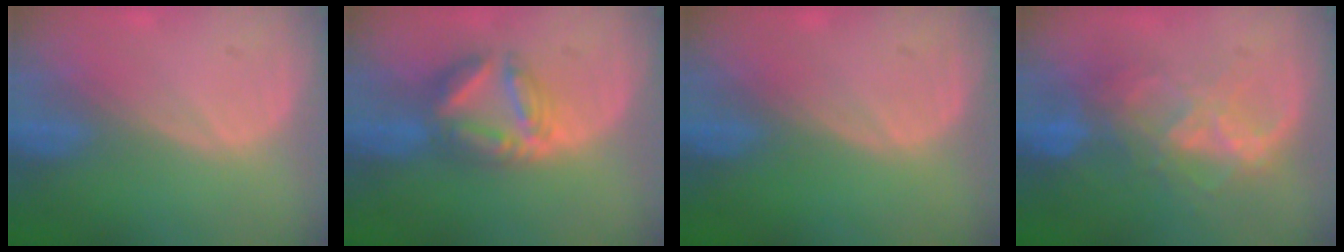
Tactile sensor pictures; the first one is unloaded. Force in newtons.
{"total": 6.5, "press": 6.5, "slide": 0.4}
{"total": 0.0}
{"total": 8.3, "press": 7.4, "slide": 3.8}